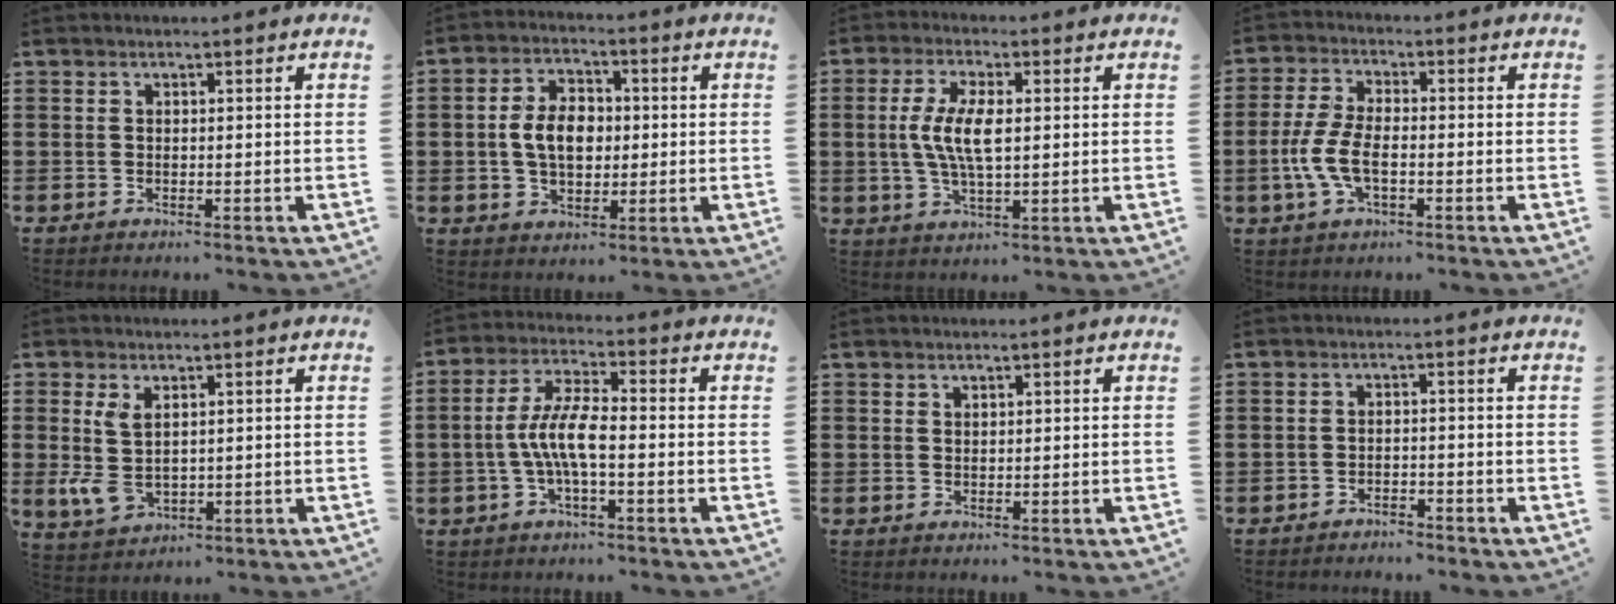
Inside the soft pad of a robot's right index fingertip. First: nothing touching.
{"total": 6.9, "force": [-0.1, 4.5, 5.2], "torque": [-0.112, 0.008, -0.009]}
{"total": 7.3, "force": [0.5, 2.7, 6.8], "torque": [-0.150, 0.002, 0.001]}
{"total": 6.4, "force": [-1.8, 2.9, 5.5], "torque": [-0.129, -0.004, -0.039]}
{"total": 4.8, "force": [0.6, 2.8, 3.8], "torque": [-0.091, 0.000, 0.011]}
{"total": 7.0, "force": [-1.5, 1.9, 6.6], "torque": [-0.150, -0.010, -0.035]}
{"total": 0.8, "force": [0.7, 0.3, 0.0], "torque": [-0.003, 0.001, 0.015]}
{"total": 1.8, "force": [-1.8, 0.1, 0.0], "torque": [-0.008, 0.001, -0.038]}